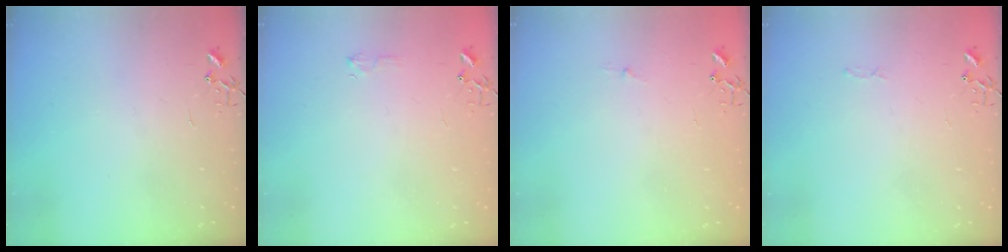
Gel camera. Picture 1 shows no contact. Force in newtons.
{"total": 5.5, "press": 5.4, "slide": 0.8}
{"total": 2.6, "press": 2.5, "slide": 0.4}
{"total": 2.8, "press": 2.8, "slide": 0.4}